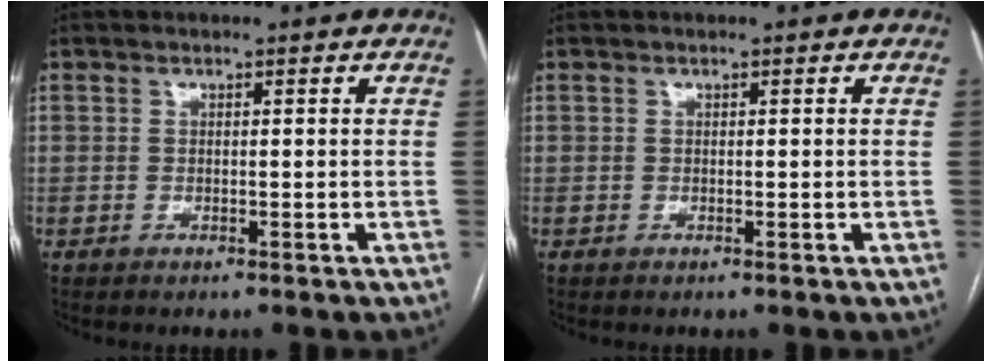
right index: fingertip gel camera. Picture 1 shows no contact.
{"total": 0.0}